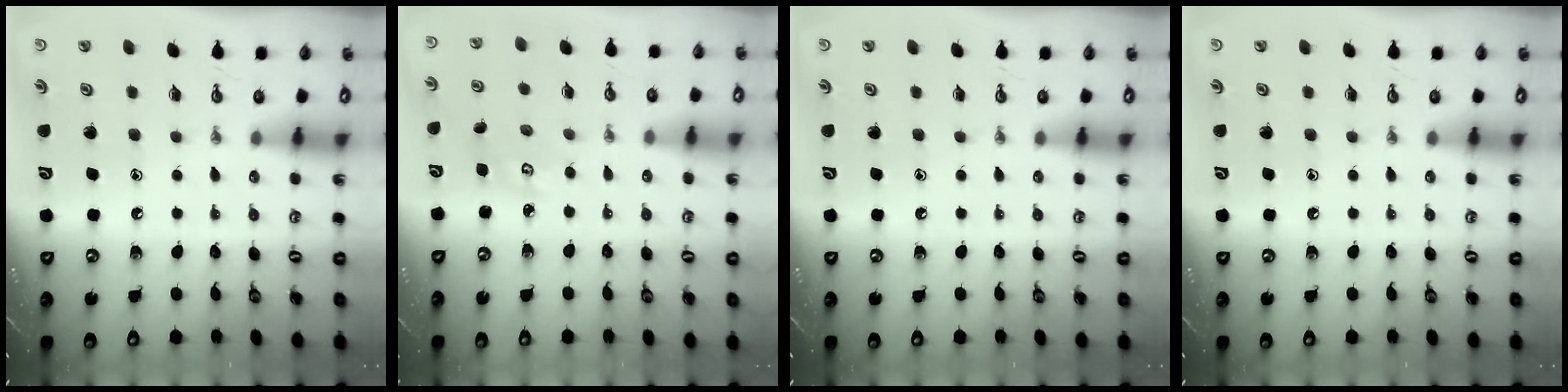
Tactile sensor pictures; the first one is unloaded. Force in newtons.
{"total": 2.8, "press": 2.8, "slide": 0.3}
{"total": 0.0}
{"total": 0.0}